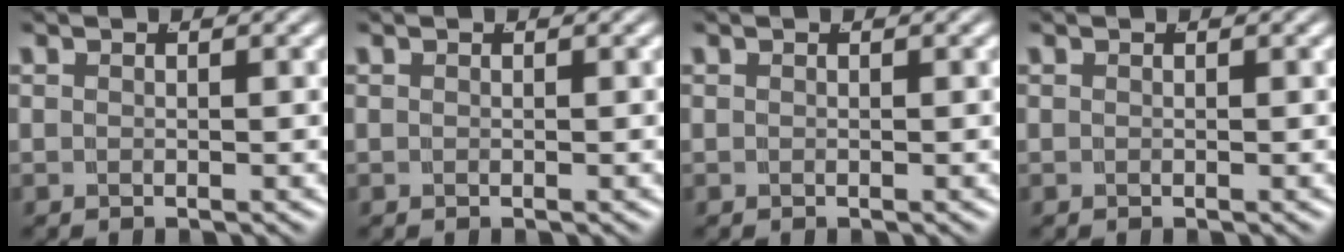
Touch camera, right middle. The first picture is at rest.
{"total": 0.0}
{"total": 0.0}
{"total": 0.0}